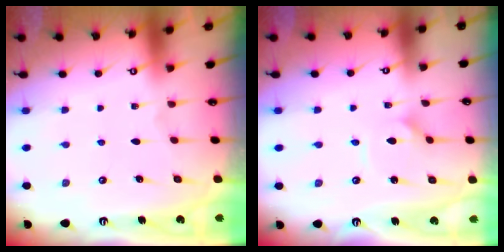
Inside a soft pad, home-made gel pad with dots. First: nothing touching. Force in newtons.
{"total": 2.3, "press": 2.3, "slide": 0.1}